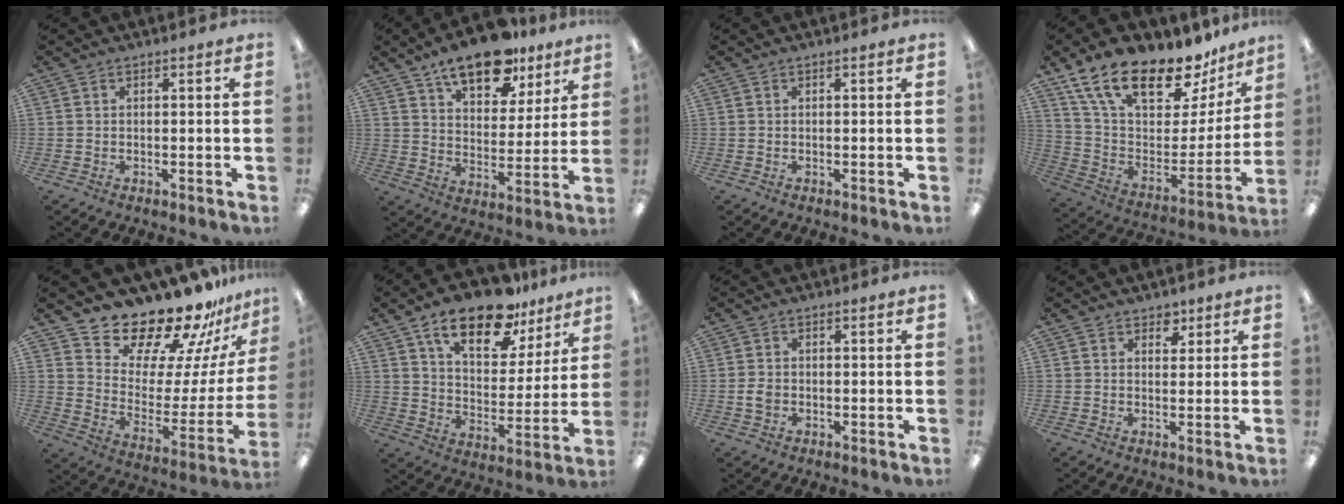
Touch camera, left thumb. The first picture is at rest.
{"total": 15.3, "force": [11.6, 6.9, 7.3], "torque": [-0.107, -0.061, 0.203]}
{"total": 0.0}
{"total": 23.5, "force": [17.1, 9.5, 12.9], "torque": [-0.216, -0.112, 0.300]}
{"total": 20.0, "force": [18.9, 5.0, 4.3], "torque": [-0.071, -0.170, 0.324]}
{"total": 17.8, "force": [12.4, 7.8, 10.0], "torque": [-0.158, -0.065, 0.213]}
{"total": 2.3, "force": [-0.4, 1.8, 1.4], "torque": [-0.023, 0.004, -0.009]}
{"total": 3.2, "force": [2.2, 2.0, 1.1], "torque": [-0.001, -0.009, 0.036]}